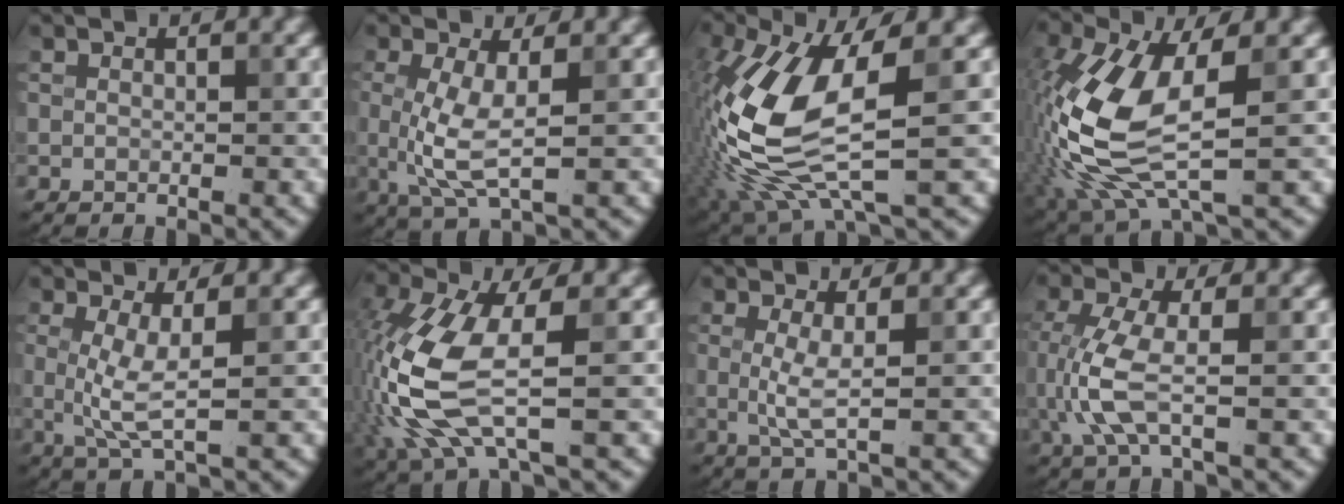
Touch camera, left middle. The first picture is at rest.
{"total": 4.1, "force": [0.0, 1.2, 3.9], "torque": [-0.100, -0.009, 0.002]}
{"total": 10.6, "force": [-1.1, 4.1, 9.7], "torque": [-0.232, -0.009, -0.022]}
{"total": 9.6, "force": [-0.9, 4.1, 8.7], "torque": [-0.215, -0.006, -0.017]}
{"total": 3.1, "force": [0.2, 0.6, 3.0], "torque": [-0.071, -0.007, 0.005]}
{"total": 8.8, "force": [-1.7, 3.2, 8.0], "torque": [-0.215, -0.005, -0.035]}
{"total": 2.2, "force": [0.1, 0.3, 2.2], "torque": [-0.056, -0.005, 0.003]}
{"total": 4.4, "force": [-0.6, 1.4, 4.1], "torque": [-0.119, -0.007, -0.010]}